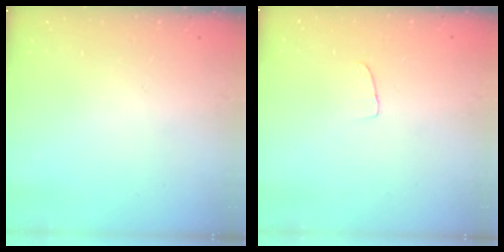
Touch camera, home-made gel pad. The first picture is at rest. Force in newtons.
{"total": 2.5, "press": 2.5, "slide": 0.1}